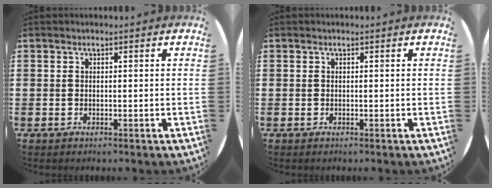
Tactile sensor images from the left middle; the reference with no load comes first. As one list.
[{"total": 0.0}]